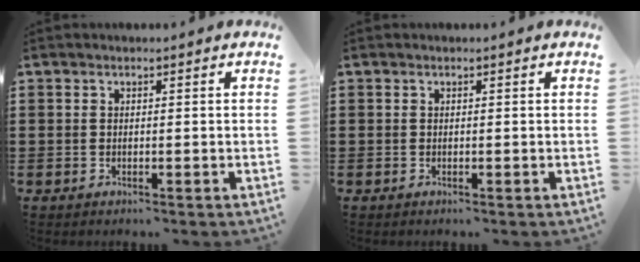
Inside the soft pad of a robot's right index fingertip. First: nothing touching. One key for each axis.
{"total": 0.0}